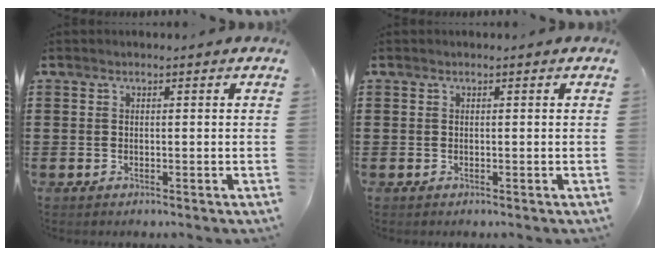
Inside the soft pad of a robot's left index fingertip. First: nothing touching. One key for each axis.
{"total": 0.0}